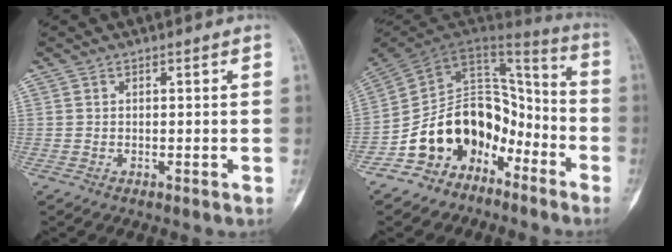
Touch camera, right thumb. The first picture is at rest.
{"total": 18.5, "force": [-9.2, 13.7, 8.4], "torque": [-0.099, 0.122, -0.162]}